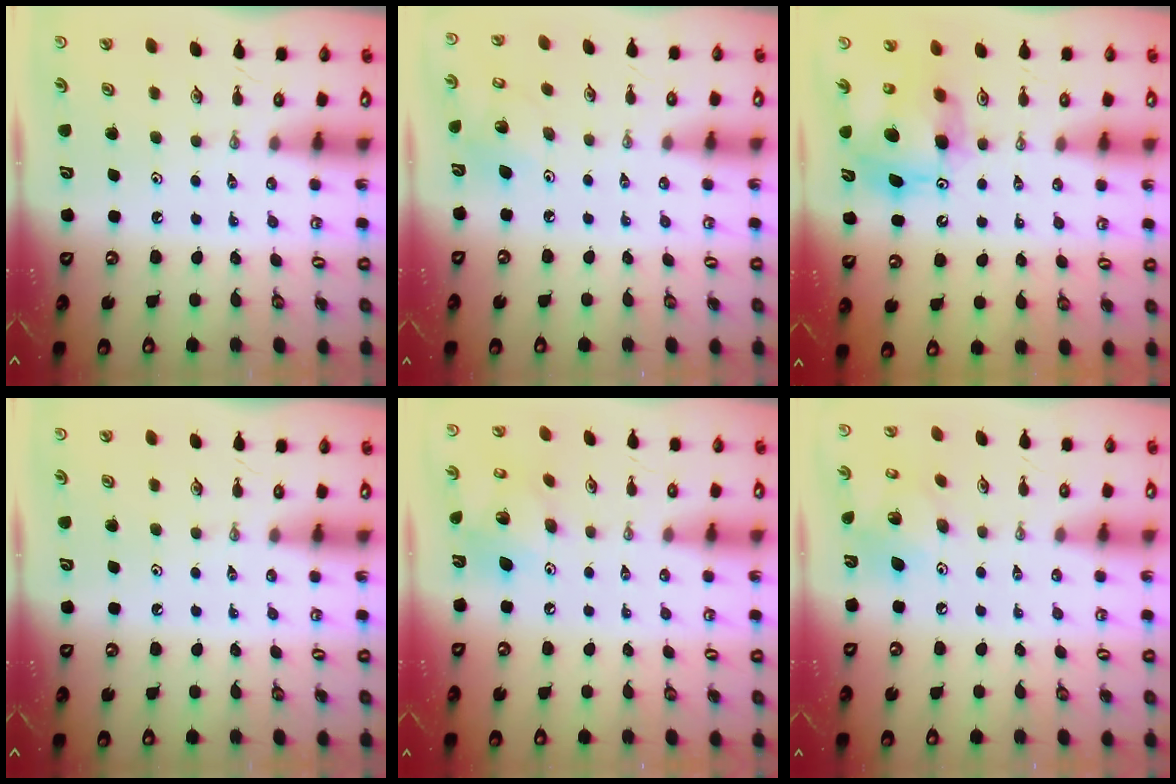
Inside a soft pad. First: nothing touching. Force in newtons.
{"total": 5.6, "press": 5.4, "slide": 1.4}
{"total": 12.3, "press": 12.2, "slide": 1.1}
{"total": 0.0}
{"total": 12.2, "press": 12.1, "slide": 1.1}
{"total": 11.2, "press": 11.1, "slide": 1.1}